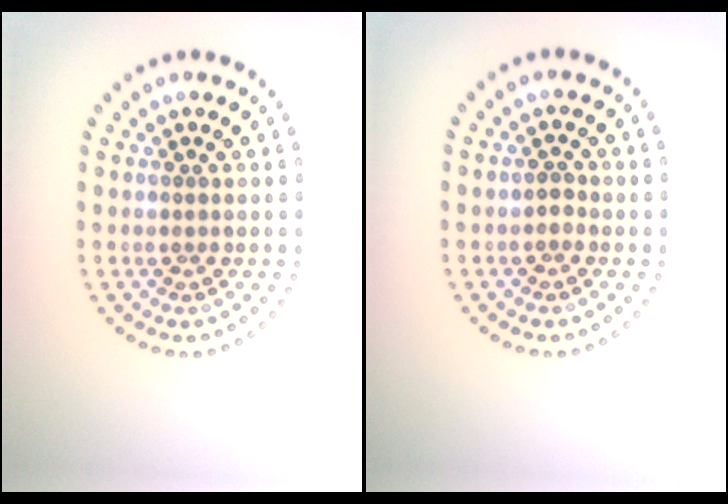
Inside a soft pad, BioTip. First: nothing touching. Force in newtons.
{"total": 0.8, "press": 0.7, "slide": 0.2}